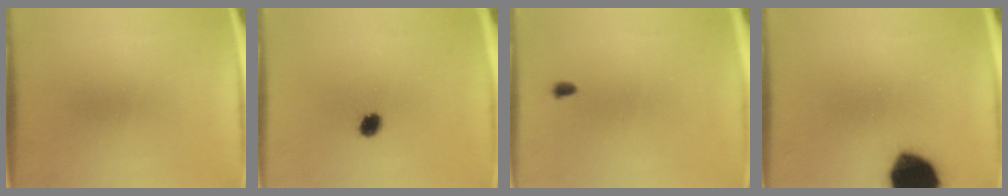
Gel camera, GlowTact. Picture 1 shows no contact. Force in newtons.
{"total": 3.3}
{"total": 1.0}
{"total": 18.0}